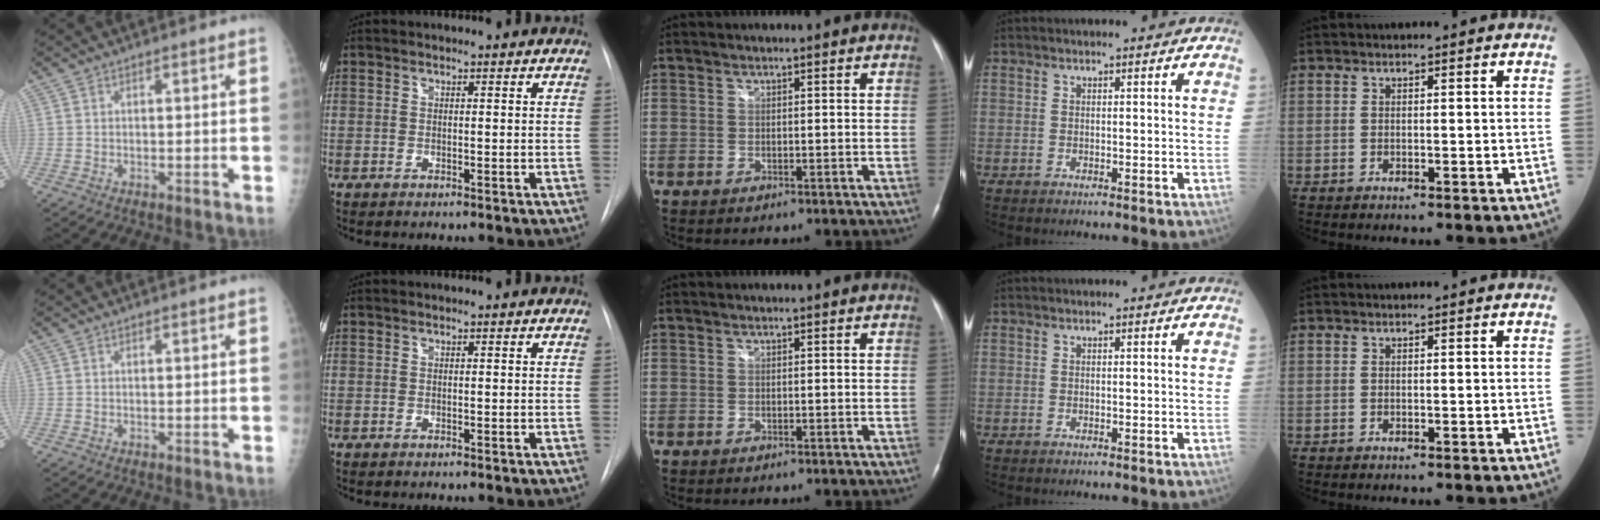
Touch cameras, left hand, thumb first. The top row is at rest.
{}